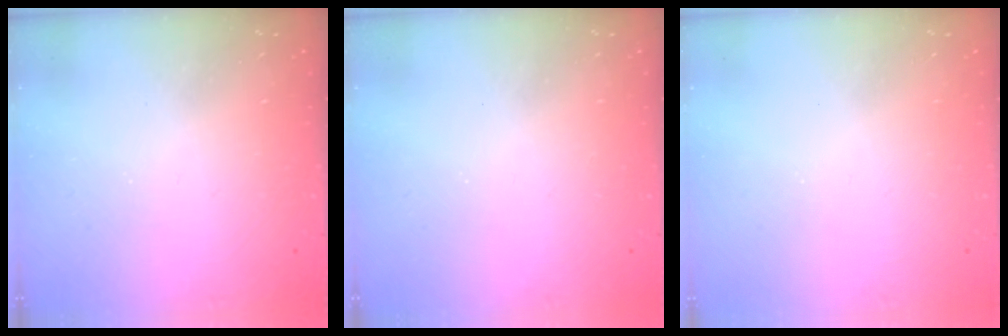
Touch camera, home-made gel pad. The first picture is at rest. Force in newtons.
{"total": 0.0}
{"total": 0.0}